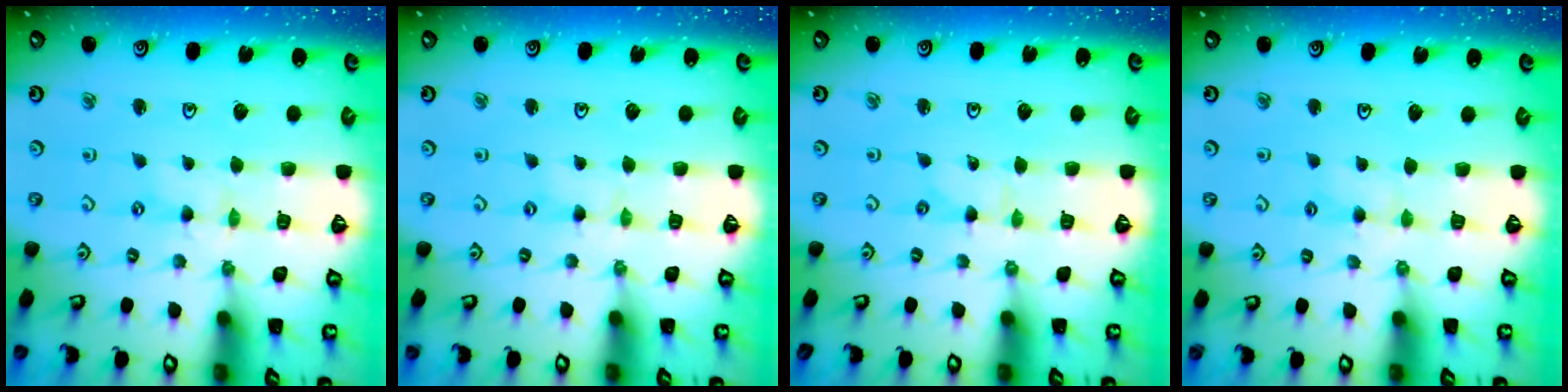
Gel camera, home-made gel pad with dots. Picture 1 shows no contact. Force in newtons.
{"total": 0.5, "press": 0.5, "slide": 0.1}
{"total": 0.0}
{"total": 2.9, "press": 2.8, "slide": 0.5}